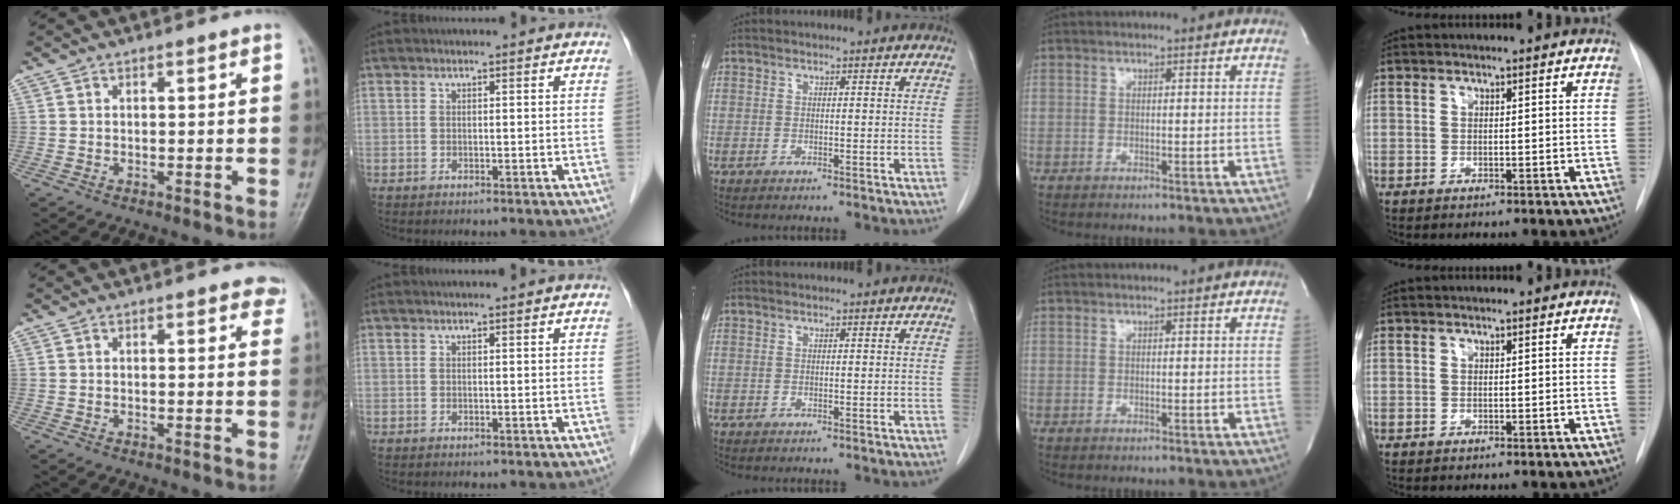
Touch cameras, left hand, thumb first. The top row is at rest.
{"thumb": {"total": 3.4, "force": [2.5, 1.4, 1.8], "torque": [0.002, -0.006, 0.020]}}